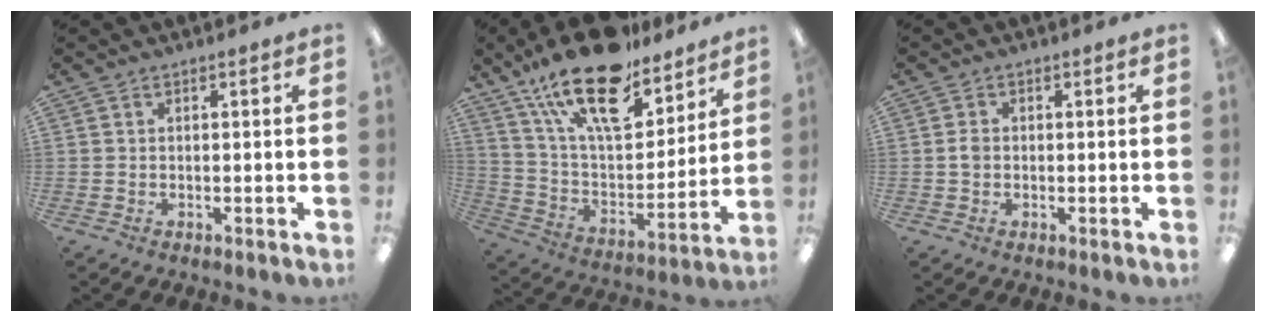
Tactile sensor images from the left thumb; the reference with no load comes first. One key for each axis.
{"total": 23.1, "fx": 16.1, "fy": 9.6, "fz": 13.5, "tx": -0.234, "ty": -0.098, "tz": 0.280}
{"total": 1.8, "fx": 0.0, "fy": 1.4, "fz": 1.1, "tx": -0.022, "ty": 0.005, "tz": -0.002}